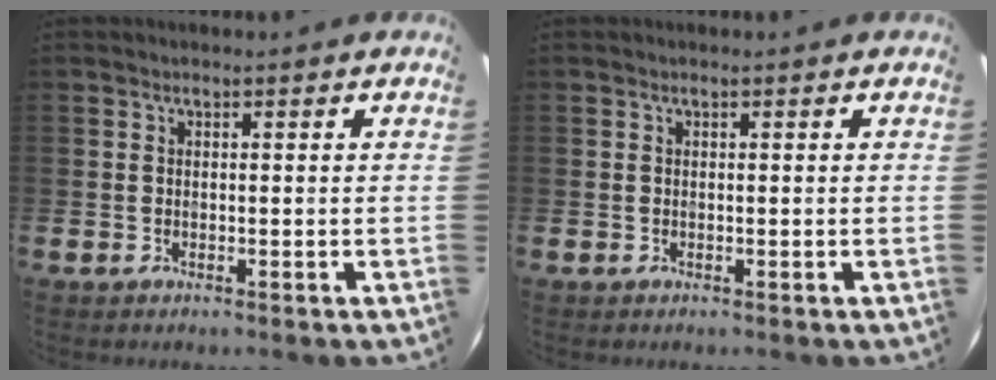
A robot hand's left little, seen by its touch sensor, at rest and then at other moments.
{"total": 0.0}